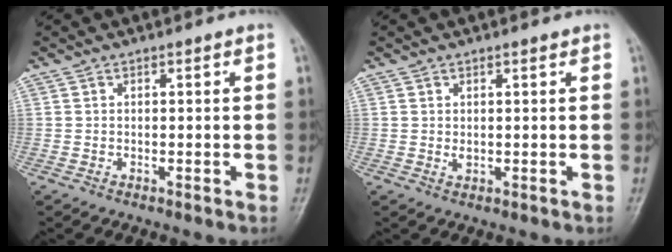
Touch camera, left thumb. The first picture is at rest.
{"total": 1.6, "force": [0.6, 0.8, 1.1], "torque": [-0.017, -0.005, 0.014]}